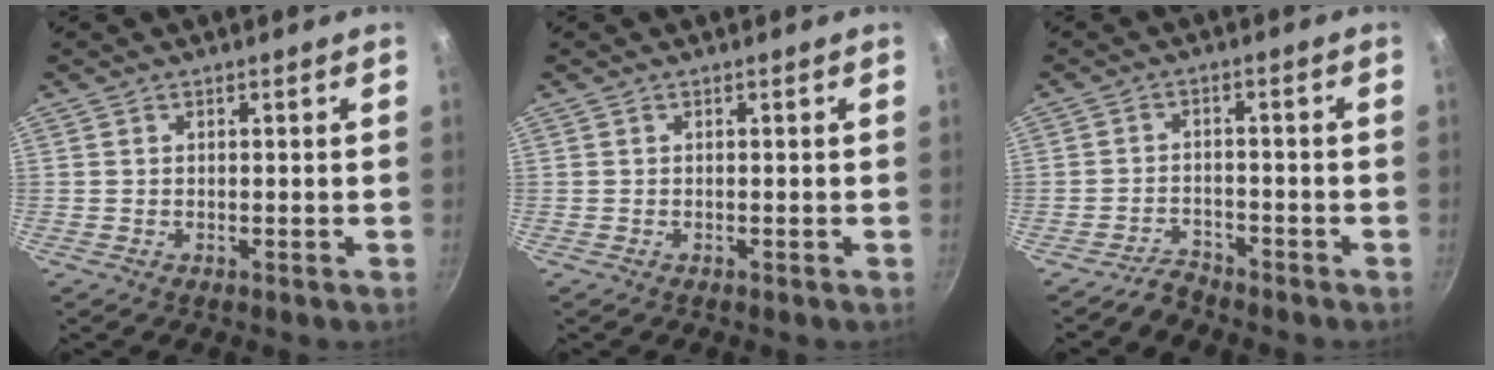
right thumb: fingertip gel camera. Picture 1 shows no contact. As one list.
[{"total": 0.0}, {"total": 3.1, "force": [-3.1, 0.7, 0.0], "torque": [0.007, 0.027, -0.056]}]